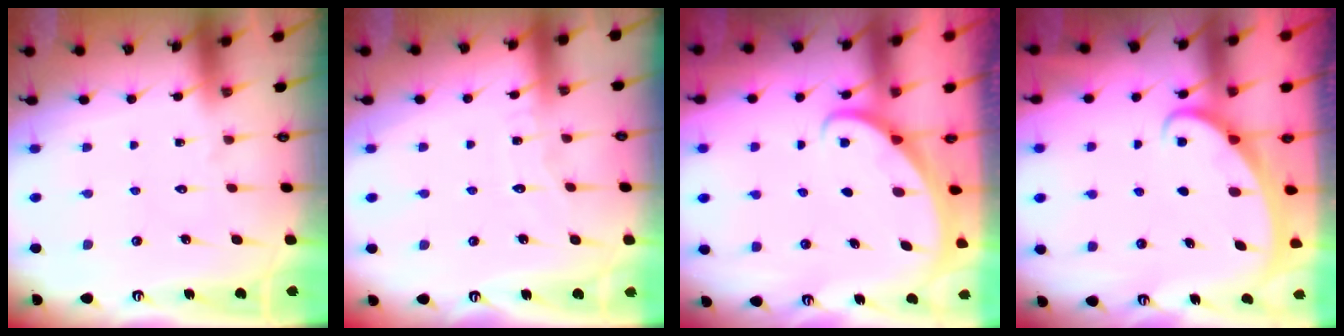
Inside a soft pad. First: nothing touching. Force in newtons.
{"total": 4.8, "press": 4.8, "slide": 0.4}
{"total": 1.5, "press": 1.5, "slide": 0.1}
{"total": 2.1, "press": 2.1, "slide": 0.1}